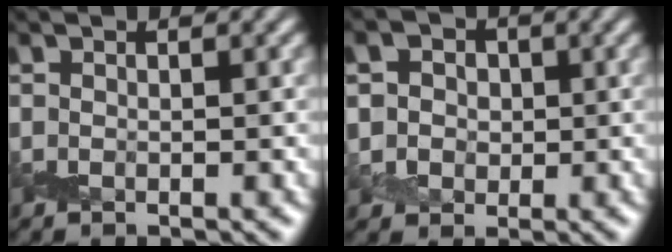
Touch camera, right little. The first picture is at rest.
{"total": 4.3, "force": [1.1, 3.8, 1.8], "torque": [-0.022, 0.014, 0.007]}